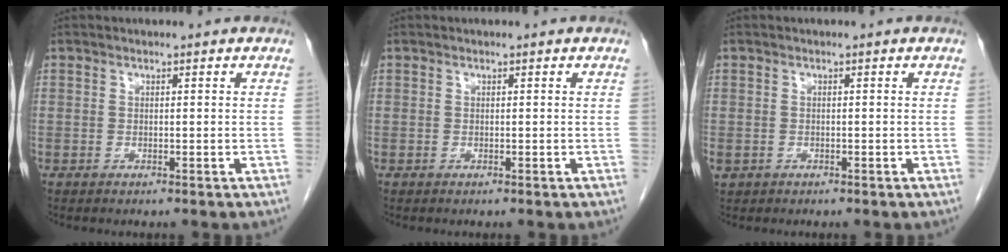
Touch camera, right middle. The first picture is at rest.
{"total": 0.0}
{"total": 1.1, "force": [-0.4, 1.0, 0.4], "torque": [-0.012, 0.002, 0.001]}